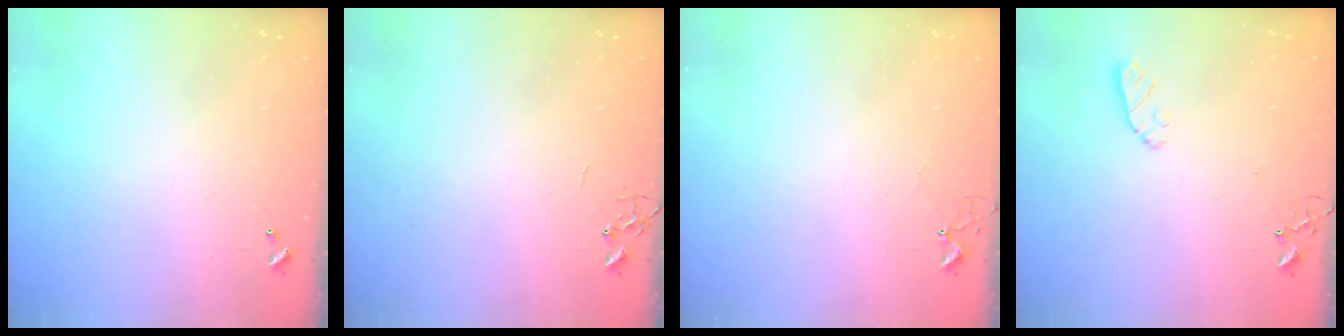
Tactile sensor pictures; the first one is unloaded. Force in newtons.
{"total": 0.0}
{"total": 2.9, "press": 2.9, "slide": 0.3}
{"total": 6.0, "press": 6.0, "slide": 0.3}